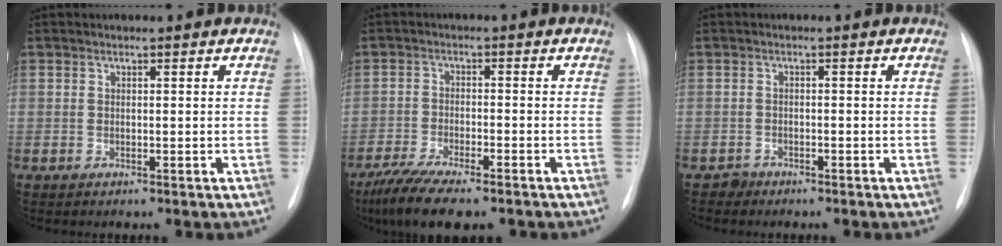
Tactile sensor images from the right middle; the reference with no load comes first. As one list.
[{"total": 10.4, "force": [-8.1, 2.2, 6.2], "torque": [-0.110, -0.023, -0.132]}, {"total": 1.3, "force": [-1.1, 0.6, -0.4], "torque": [0.008, 0.002, -0.022]}]